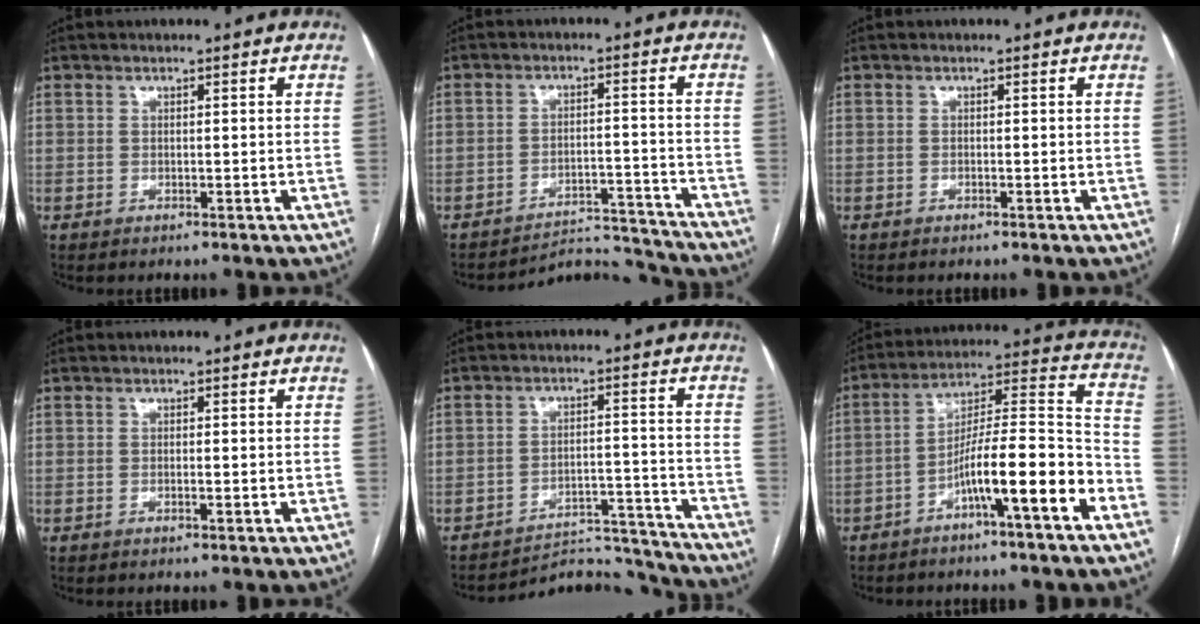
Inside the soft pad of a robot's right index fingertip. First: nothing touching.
{"total": 9.9, "force": [-9.7, 0.8, -1.9], "torque": [0.039, 0.044, -0.135]}
{"total": 0.0}
{"total": 0.7, "force": [-0.2, 0.2, 0.6], "torque": [-0.011, -0.001, -0.003]}
{"total": 11.2, "force": [-11.0, 1.5, -1.5], "torque": [0.039, 0.046, -0.154]}
{"total": 13.2, "force": [-6.6, 0.5, 11.4], "torque": [-0.186, 0.020, -0.107]}